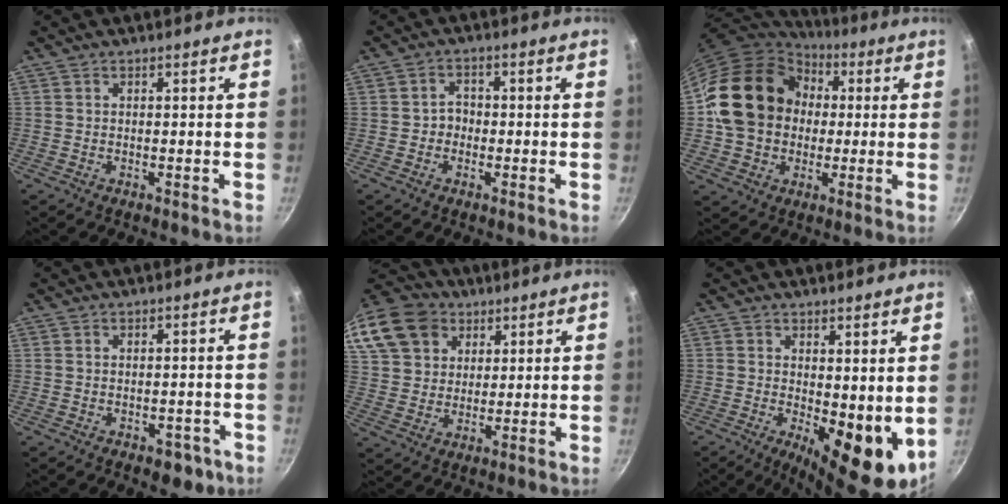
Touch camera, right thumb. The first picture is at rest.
{"total": 2.8, "force": [-0.7, 2.4, 1.2], "torque": [0.002, 0.013, -0.014]}
{"total": 19.3, "force": [2.0, 15.9, 10.8], "torque": [-0.172, 0.035, 0.030]}
{"total": 4.7, "force": [-2.4, 2.7, 2.9], "torque": [-0.016, 0.020, -0.016]}
{"total": 20.3, "force": [10.1, 15.2, 8.9], "torque": [-0.203, 0.030, 0.189]}
{"total": 11.0, "force": [-0.1, 4.5, 10.1], "torque": [-0.118, -0.023, 0.010]}